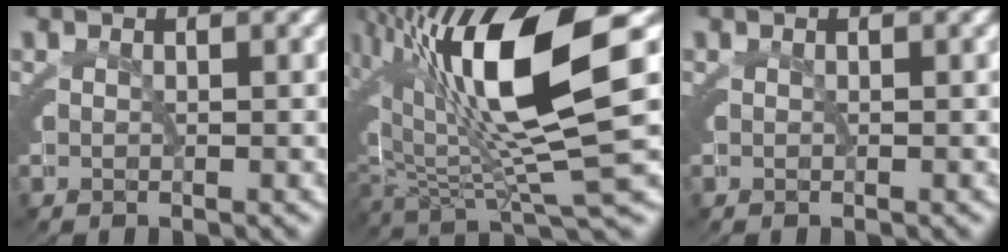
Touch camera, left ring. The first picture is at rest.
{"total": 15.7, "force": [2.3, 5.4, 14.5], "torque": [-0.241, 0.013, 0.047]}
{"total": 0.0}